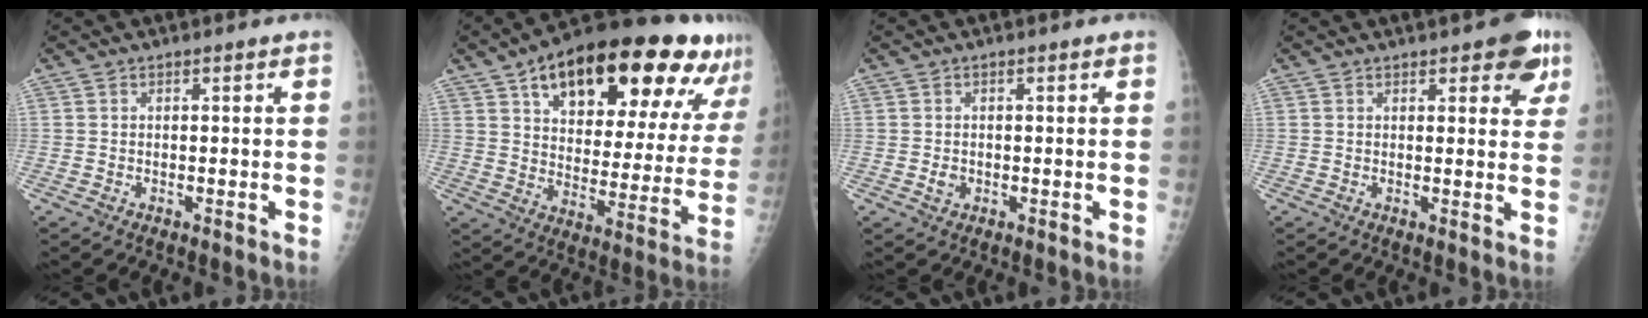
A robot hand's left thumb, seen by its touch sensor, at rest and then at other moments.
{"total": 29.1, "force": [17.3, 12.0, 20.1], "torque": [-0.261, -0.018, 0.257]}
{"total": 1.5, "force": [-0.3, 1.2, 0.8], "torque": [-0.008, 0.001, -0.002]}
{"total": 6.7, "force": [3.8, 2.9, 4.7], "torque": [-0.024, -0.012, 0.040]}